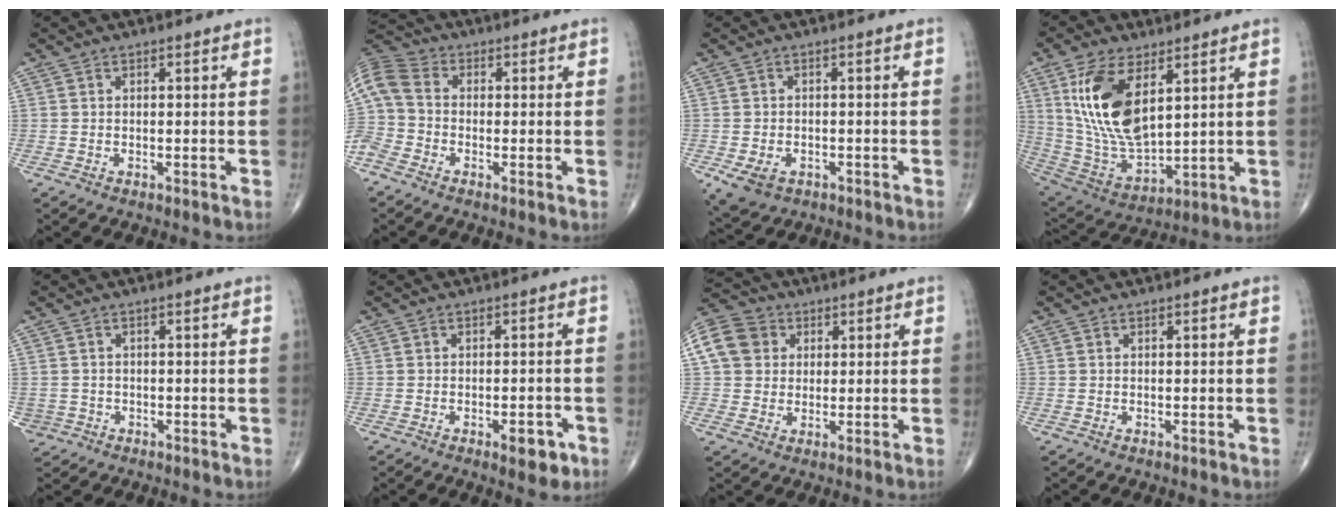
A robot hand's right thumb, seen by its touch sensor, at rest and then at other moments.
{"total": 8.3, "force": [-2.4, 6.4, 4.8], "torque": [-0.112, 0.020, -0.067]}
{"total": 5.4, "force": [-2.3, 3.9, 3.0], "torque": [-0.055, 0.004, -0.028]}
{"total": 17.3, "force": [6.2, 8.4, 13.8], "torque": [-0.258, -0.027, 0.132]}
{"total": 2.3, "force": [-0.8, 2.1, -0.1], "torque": [0.010, 0.009, -0.015]}
{"total": 4.7, "force": [-2.2, 1.9, 3.7], "torque": [-0.033, 0.004, -0.024]}
{"total": 10.3, "force": [2.6, 9.0, 4.3], "torque": [-0.073, 0.014, 0.037]}
{"total": 0.0}